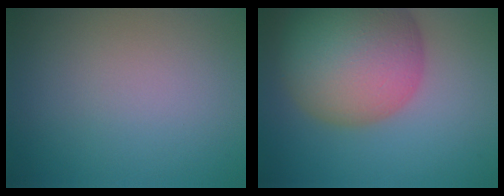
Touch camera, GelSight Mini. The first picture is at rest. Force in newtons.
{"total": 13.5, "press": 13.4, "slide": 0.9}